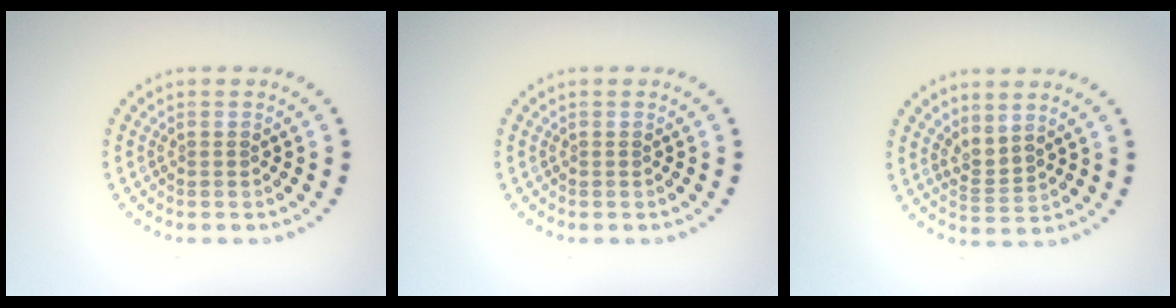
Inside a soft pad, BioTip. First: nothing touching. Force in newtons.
{"total": 0.0}
{"total": 2.2, "press": 1.4, "slide": 1.6}